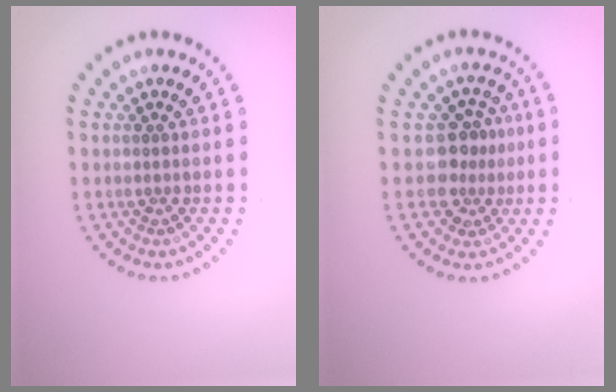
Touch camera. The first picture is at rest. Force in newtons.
{"total": 3.1, "press": 2.7, "slide": 1.5}